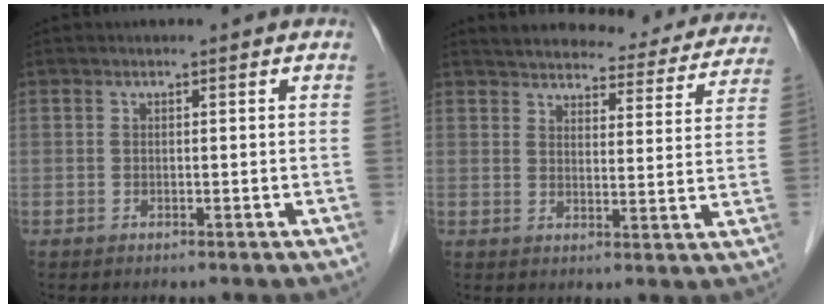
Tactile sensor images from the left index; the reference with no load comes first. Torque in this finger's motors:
{"motor_torque": [0.36, -0.52, 0.01, 0.00]}